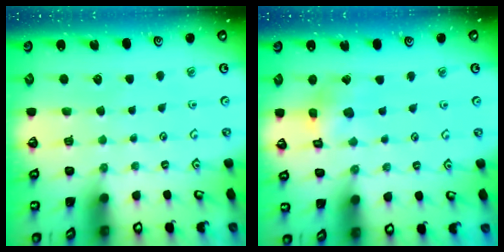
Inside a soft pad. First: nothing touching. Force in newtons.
{"total": 6.6, "press": 6.5, "slide": 0.6}